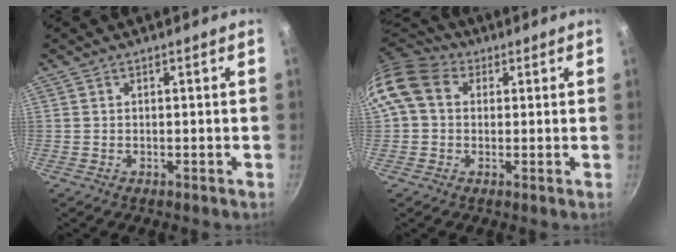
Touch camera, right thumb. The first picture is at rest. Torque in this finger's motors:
{"motor_torque": [0.21, 0.43, 0.51, -0.48, 0.35]}